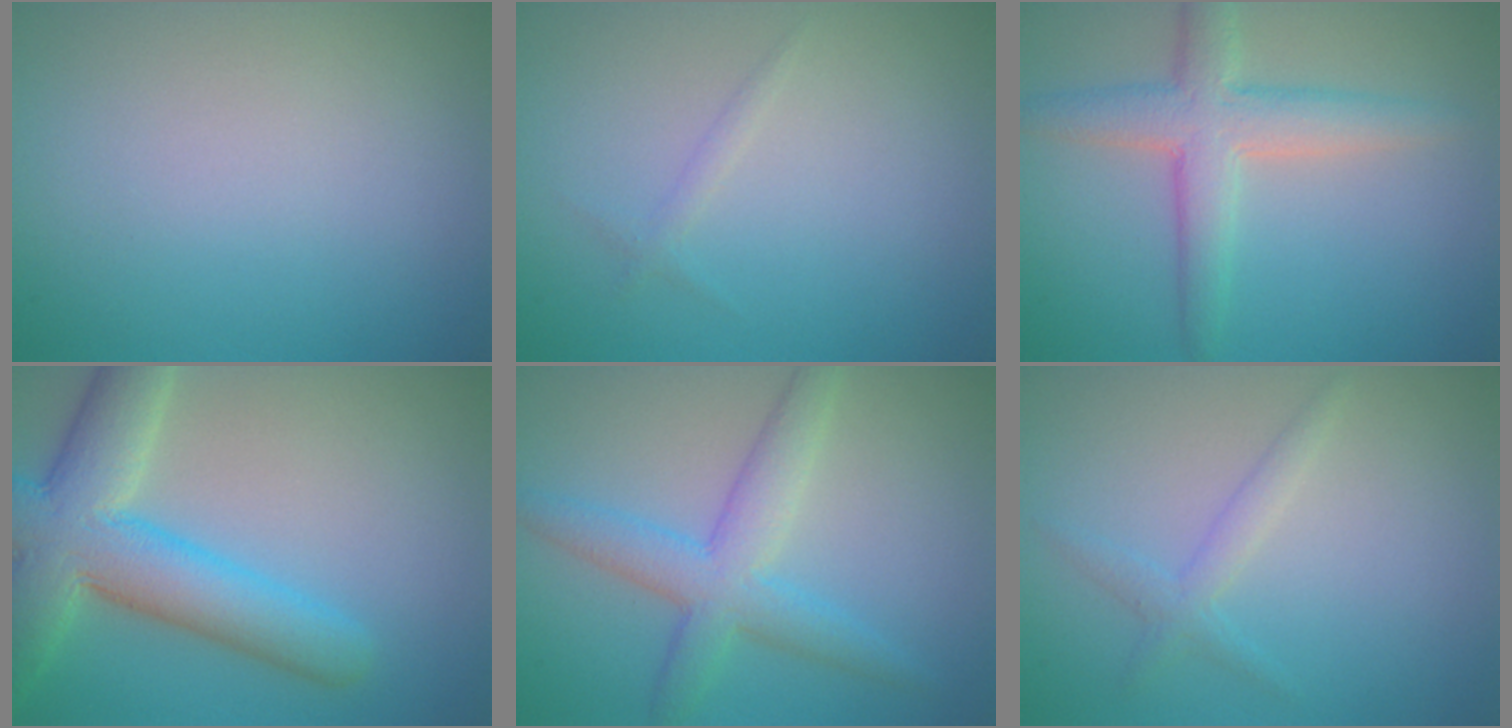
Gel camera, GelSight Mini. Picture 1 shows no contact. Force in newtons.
{"total": 0.8, "press": 0.8, "slide": 0.1}
{"total": 4.7, "press": 4.7, "slide": 0.3}
{"total": 8.9, "press": 8.9, "slide": 0.6}
{"total": 4.7, "press": 4.7, "slide": 0.1}
{"total": 1.7, "press": 1.7, "slide": 0.1}